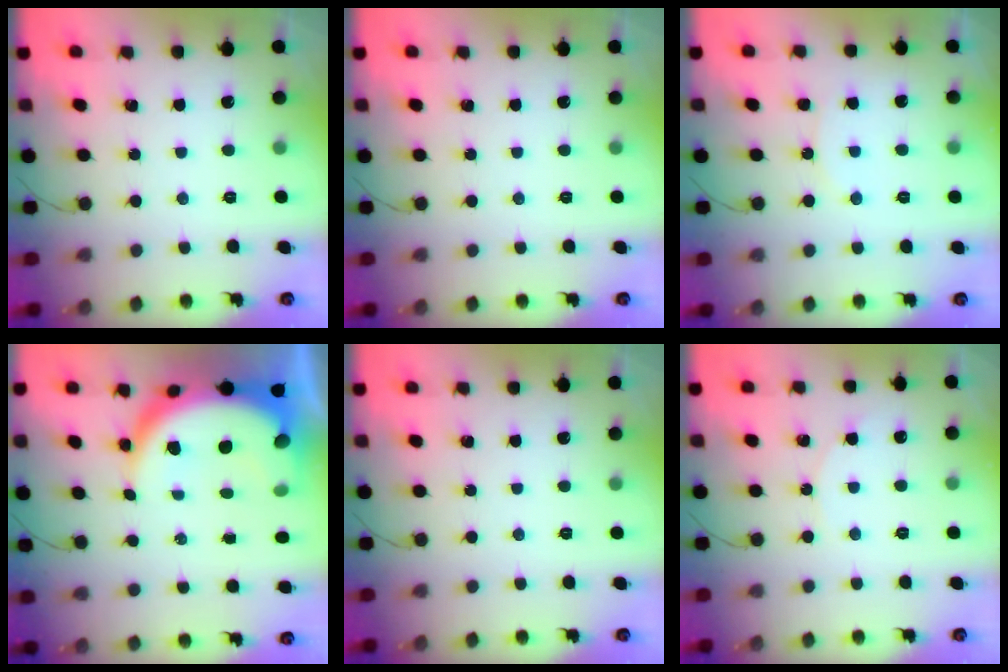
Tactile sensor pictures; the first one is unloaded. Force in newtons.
{"total": 0.0}
{"total": 6.4, "press": 5.9, "slide": 2.3}
{"total": 13.8, "press": 13.7, "slide": 1.3}
{"total": 0.0}
{"total": 3.8, "press": 3.8, "slide": 0.5}